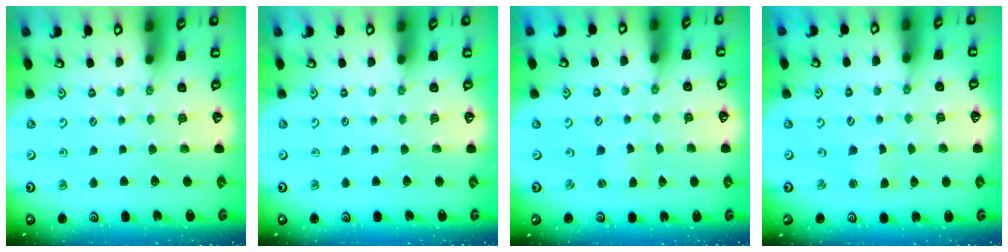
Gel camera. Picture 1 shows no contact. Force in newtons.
{"total": 0.0}
{"total": 0.6, "press": 0.6, "slide": 0.1}
{"total": 1.3, "press": 1.3, "slide": 0.1}